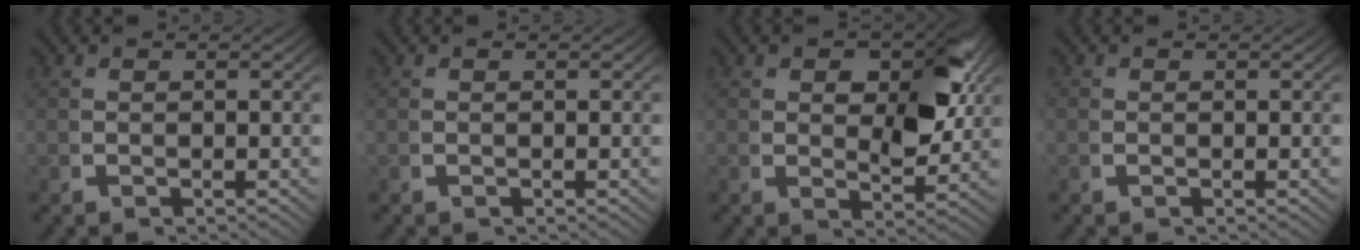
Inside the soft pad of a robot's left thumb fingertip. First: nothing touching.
{"total": 0.0}
{"total": 6.3, "force": [1.9, 3.1, 5.2], "torque": [-0.062, -0.004, 0.030]}
{"total": 0.7, "force": [0.1, 0.7, 0.0], "torque": [0.001, -0.004, 0.001]}